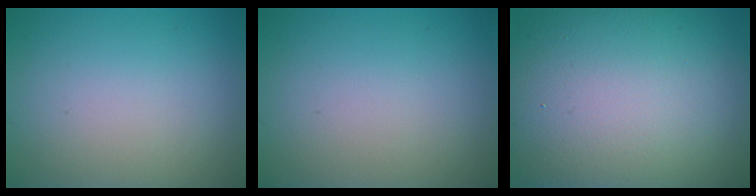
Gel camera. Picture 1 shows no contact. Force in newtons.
{"total": 0.0}
{"total": 17.6, "press": 17.5, "slide": 0.9}